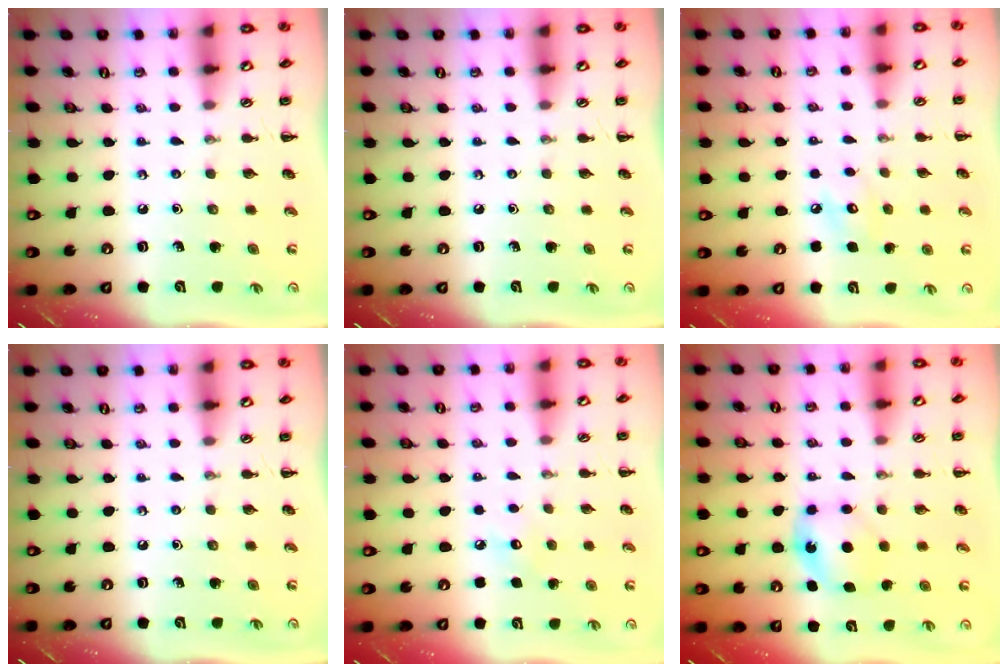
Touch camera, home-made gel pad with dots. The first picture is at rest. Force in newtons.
{"total": 0.0}
{"total": 6.2, "press": 6.0, "slide": 1.3}
{"total": 0.0}
{"total": 3.7, "press": 3.6, "slide": 0.9}
{"total": 6.3, "press": 6.1, "slide": 1.2}